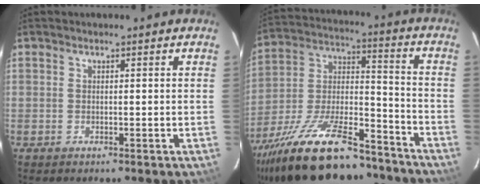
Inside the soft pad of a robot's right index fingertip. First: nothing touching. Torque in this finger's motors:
{"motor_torque": [1.11, -1.03, 1.05, 0.21]}